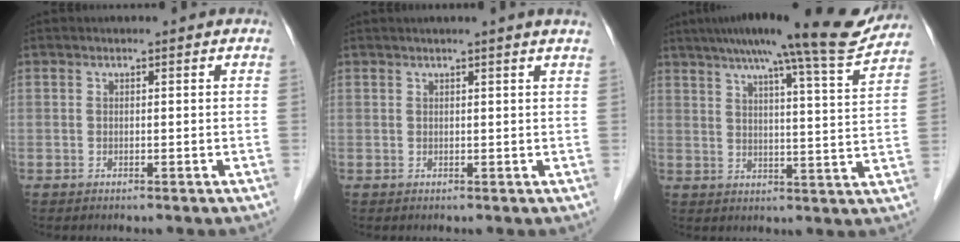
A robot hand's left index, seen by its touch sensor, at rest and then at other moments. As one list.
[{"total": 2.1, "force": [1.6, -0.8, 1.1], "torque": [-0.019, 0.001, 0.029]}, {"total": 18.0, "force": [15.3, 0.2, 9.4], "torque": [-0.136, -0.008, 0.199]}]